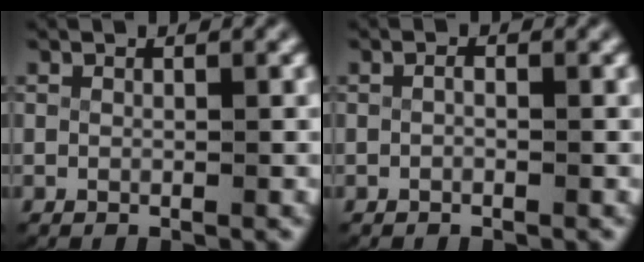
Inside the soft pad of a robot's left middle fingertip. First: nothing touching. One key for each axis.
{"total": 0.5, "fx": -0.3, "fy": 0.1, "fz": 0.4, "tx": -0.013, "ty": -0.004, "tz": -0.002}